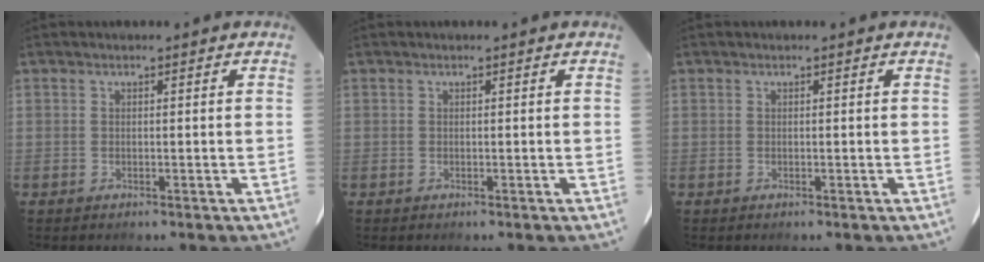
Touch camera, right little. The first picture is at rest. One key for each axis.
{"total": 0.0}
{"total": 0.0}